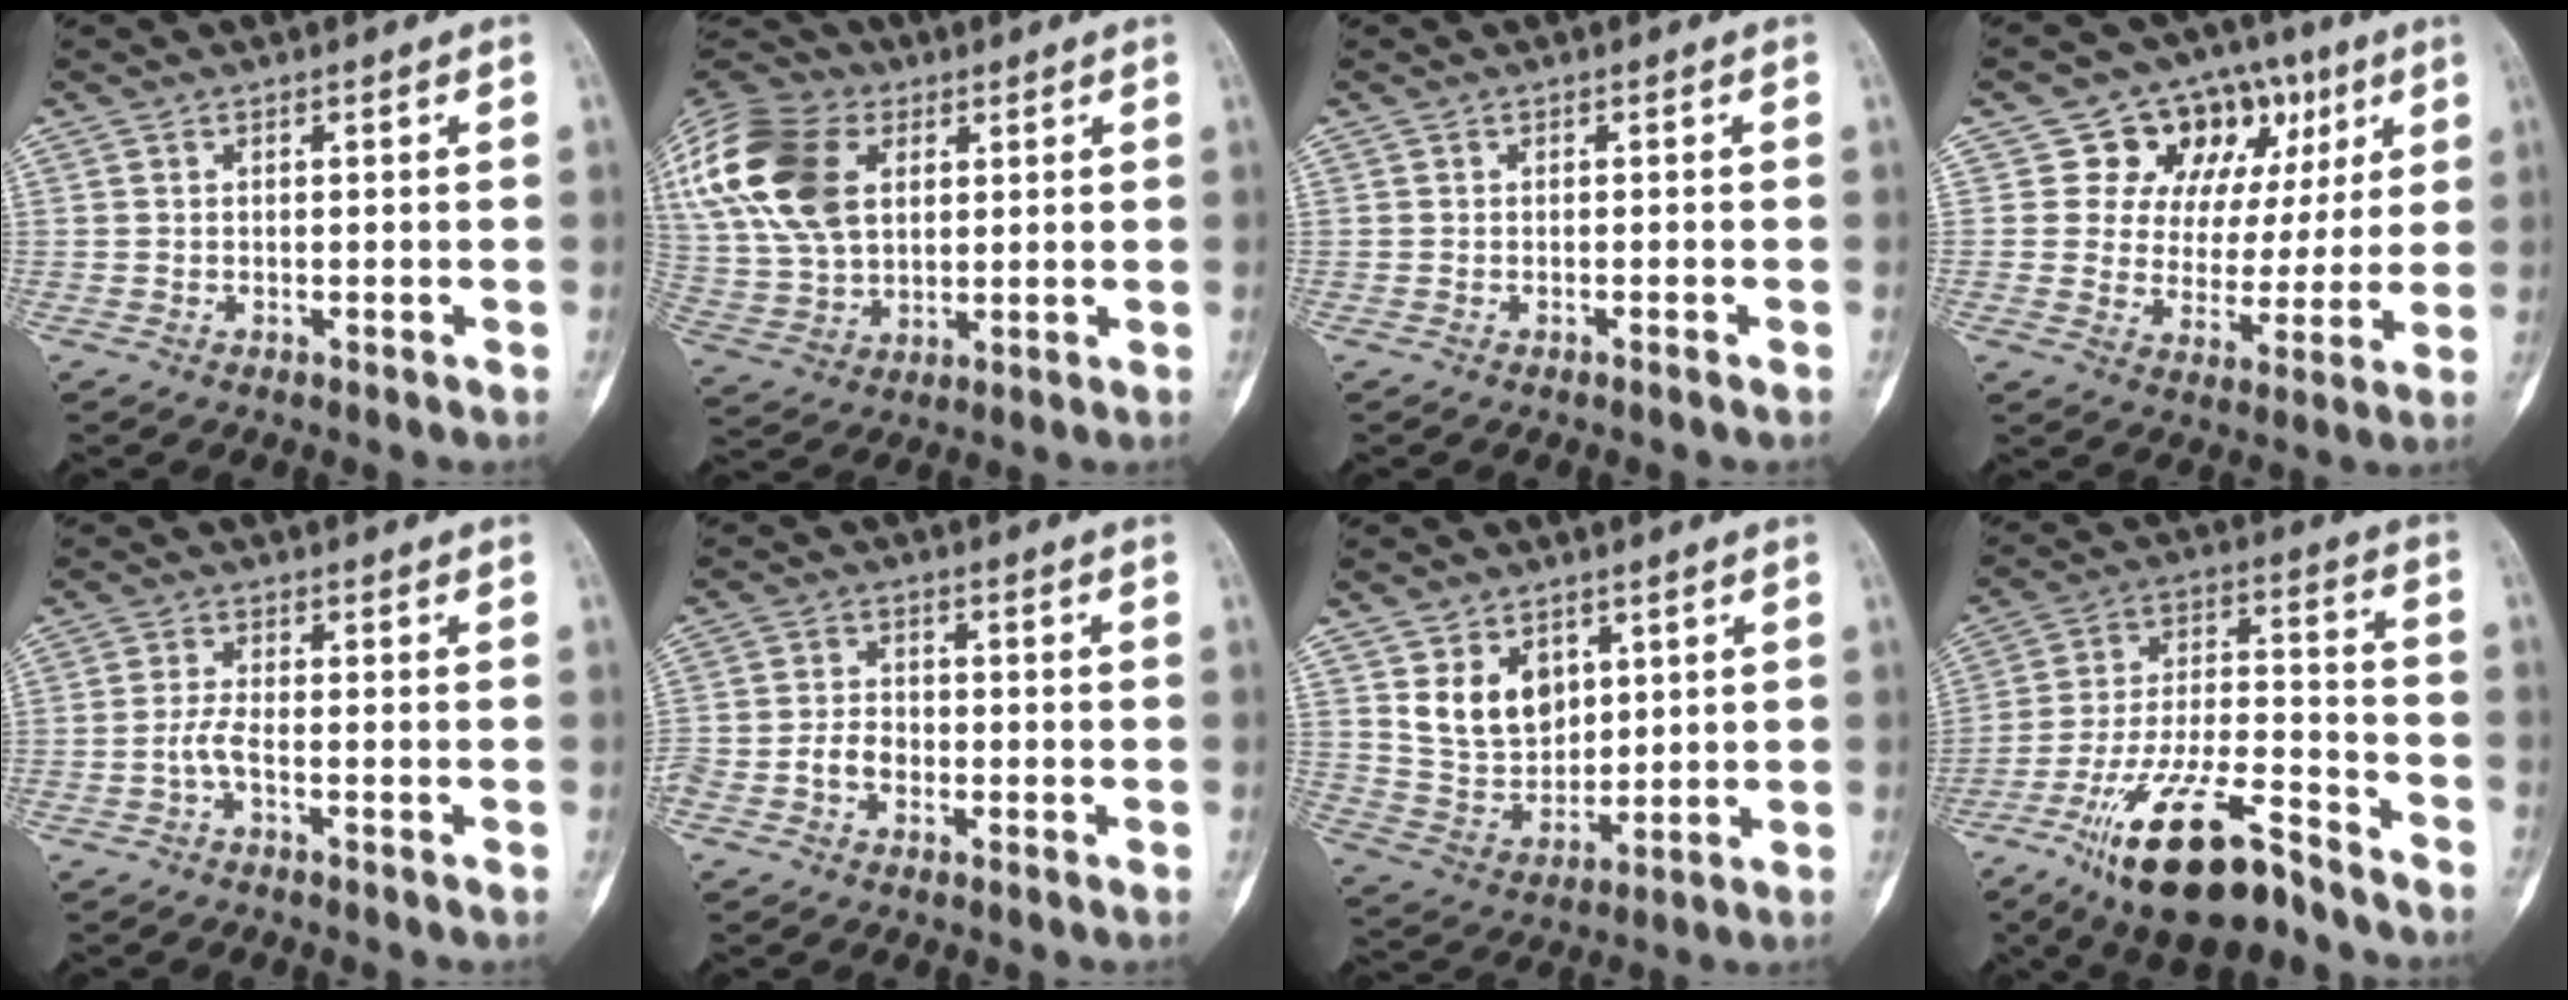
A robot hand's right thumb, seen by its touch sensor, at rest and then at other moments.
{"total": 24.4, "force": [7.9, 16.7, 15.9], "torque": [-0.350, 0.027, 0.151]}
{"total": 0.5, "force": [-0.4, -0.1, 0.3], "torque": [-0.009, 0.000, -0.007]}
{"total": 15.7, "force": [6.3, 11.7, 8.3], "torque": [-0.060, 0.004, 0.098]}
{"total": 2.4, "force": [-1.2, 0.3, 2.0], "torque": [-0.046, 0.010, -0.028]}
{"total": 4.3, "force": [-1.8, 3.1, 2.4], "torque": [-0.037, 0.021, -0.037]}
{"total": 10.5, "force": [3.9, 7.7, 5.9], "torque": [-0.072, -0.029, 0.089]}
{"total": 20.0, "force": [-13.6, 6.2, 13.3], "torque": [-0.260, 0.070, -0.240]}